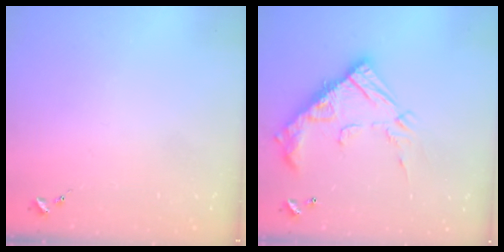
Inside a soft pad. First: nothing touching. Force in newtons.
{"total": 20.8, "press": 20.8, "slide": 0.6}